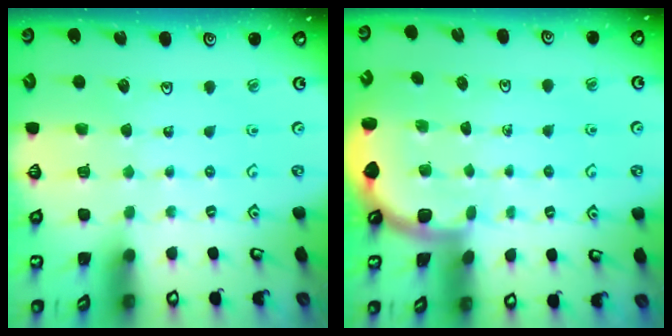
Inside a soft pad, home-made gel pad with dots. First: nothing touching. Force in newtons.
{"total": 1.8, "press": 1.8, "slide": 0.0}